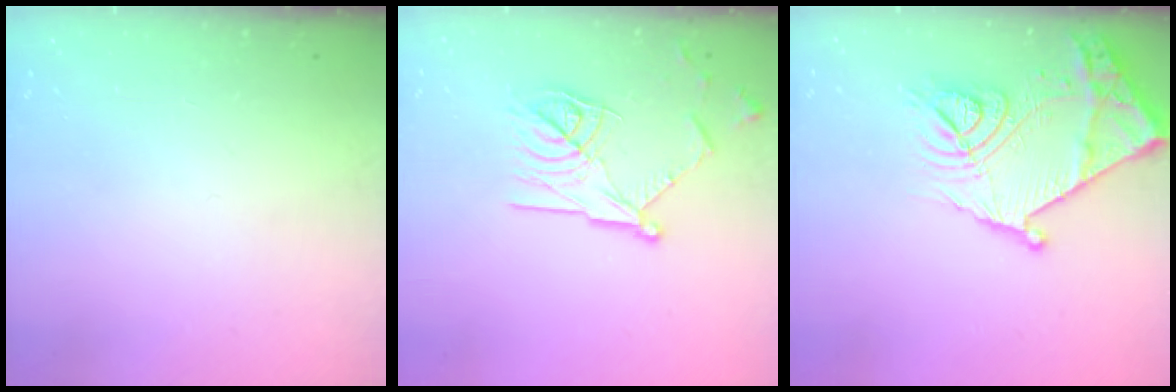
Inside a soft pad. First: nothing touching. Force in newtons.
{"total": 16.1, "press": 16.1, "slide": 0.6}
{"total": 21.8, "press": 21.8, "slide": 1.1}